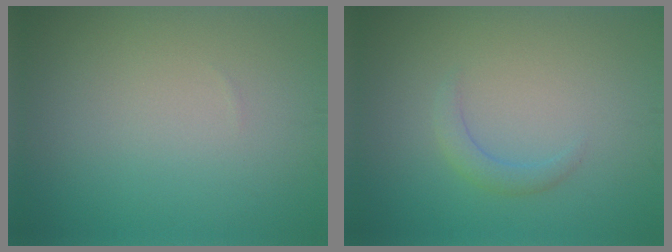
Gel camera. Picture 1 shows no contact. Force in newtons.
{"total": 1.4, "press": 1.4, "slide": 0.0}